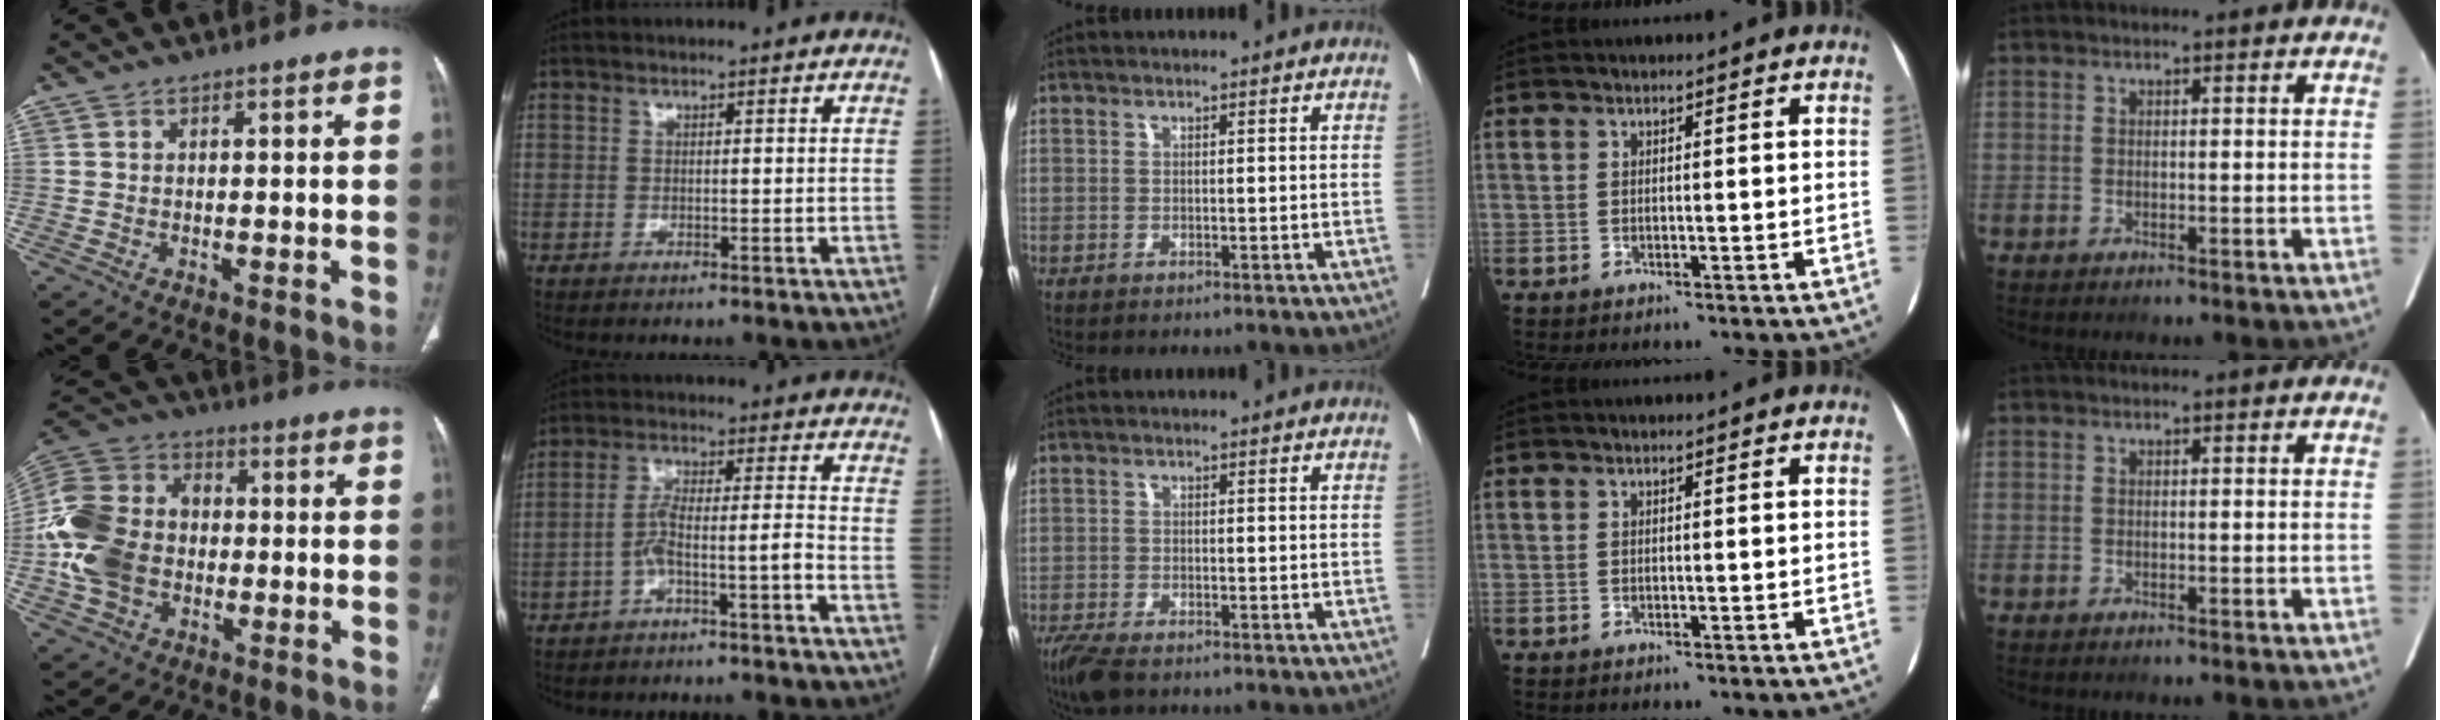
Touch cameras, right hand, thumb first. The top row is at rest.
{"thumb": {"total": 17.1, "force": [-2.2, 13.1, 10.6], "torque": [-0.208, 0.031, -0.044]}, "index": {"total": 5.1, "force": [-3.0, 0.0, 4.2], "torque": [-0.079, 0.028, -0.049]}, "middle": {"total": 4.7, "force": [-3.6, 1.1, 2.8], "torque": [-0.055, -0.013, -0.062]}}